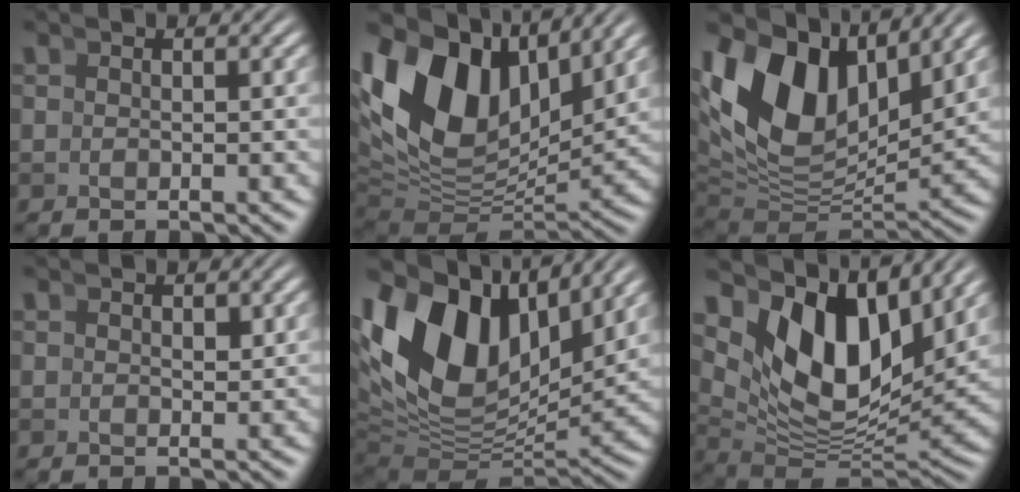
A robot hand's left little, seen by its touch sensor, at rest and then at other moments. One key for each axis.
{"total": 14.0, "fx": 3.7, "fy": 8.8, "fz": 10.3, "tx": -0.197, "ty": 0.002, "tz": 0.066}
{"total": 12.6, "fx": 3.5, "fy": 7.8, "fz": 9.3, "tx": -0.184, "ty": 0.000, "tz": 0.065}
{"total": 0.6, "fx": 0.2, "fy": 0.5, "fz": 0.3, "tx": -0.003, "ty": -0.007, "tz": 0.006}
{"total": 14.4, "fx": 3.5, "fy": 8.9, "fz": 10.8, "tx": -0.205, "ty": -0.001, "tz": 0.065}
{"total": 12.7, "fx": 3.8, "fy": 7.4, "fz": 9.6, "tx": -0.175, "ty": -0.011, "tz": 0.069}